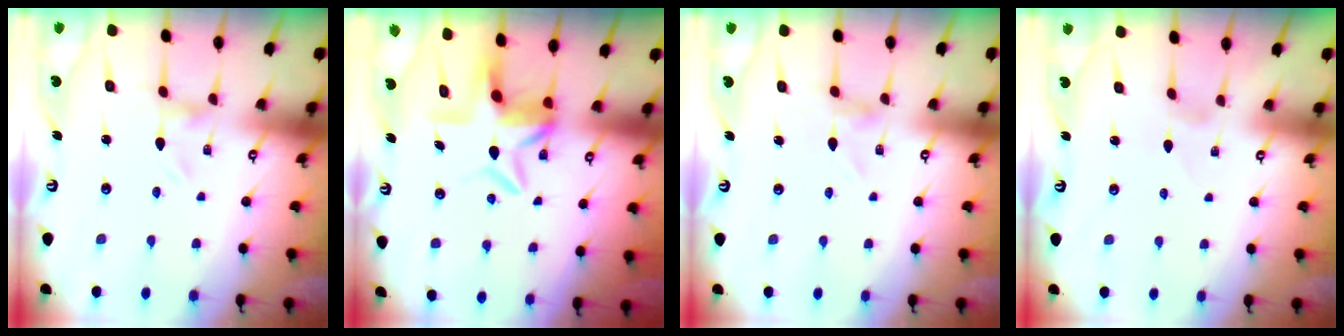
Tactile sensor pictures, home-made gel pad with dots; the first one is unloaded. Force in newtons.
{"total": 6.3, "press": 6.1, "slide": 1.4}
{"total": 0.0}
{"total": 0.8, "press": 0.8, "slide": 0.2}